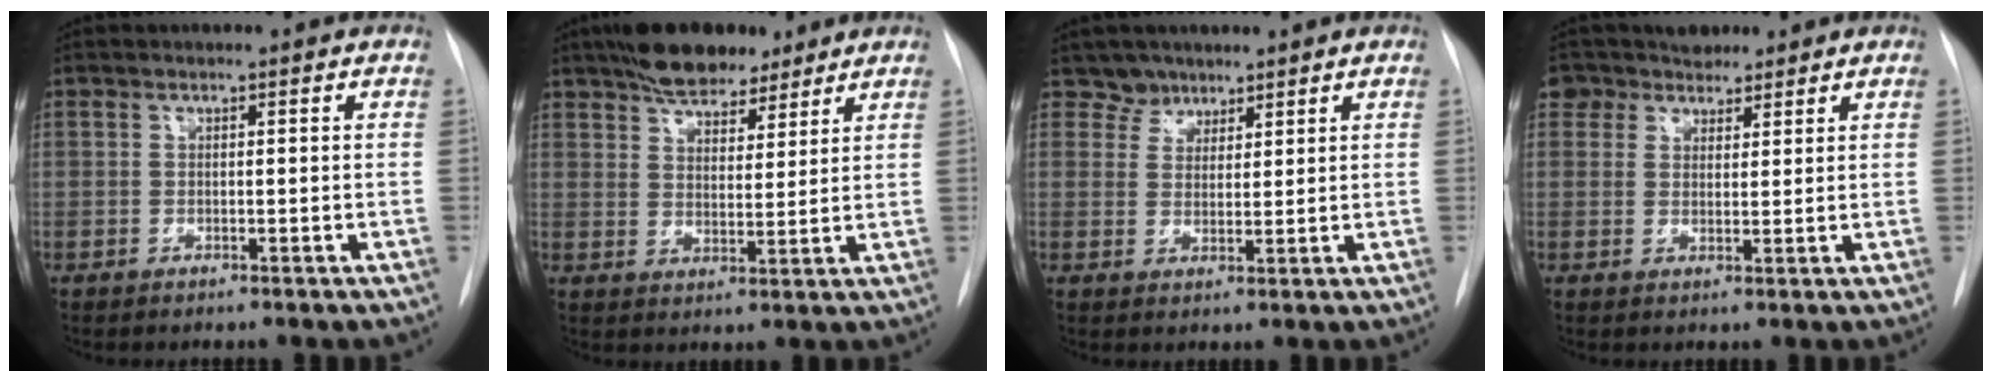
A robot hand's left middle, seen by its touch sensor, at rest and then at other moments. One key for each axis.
{"total": 9.9, "fx": 7.7, "fy": 4.0, "fz": 4.8, "tx": -0.077, "ty": 0.011, "tz": 0.130}
{"total": 3.2, "fx": 2.6, "fy": 1.8, "fz": -0.6, "tx": 0.020, "ty": -0.003, "tz": 0.042}
{"total": 4.9, "fx": 3.7, "fy": 3.3, "fz": 0.1, "tx": 0.002, "ty": 0.019, "tz": 0.062}